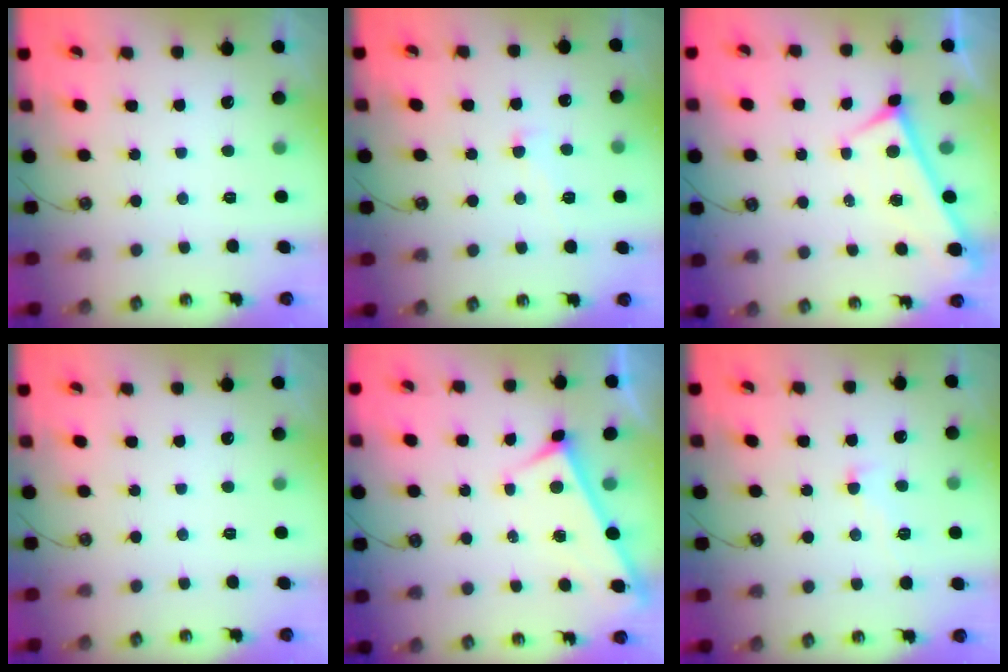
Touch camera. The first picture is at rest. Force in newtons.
{"total": 1.9, "press": 1.9, "slide": 0.4}
{"total": 0.0}
{"total": 0.0}
{"total": 3.2, "press": 3.2, "slide": 0.3}
{"total": 0.7, "press": 0.0, "slide": 0.7}